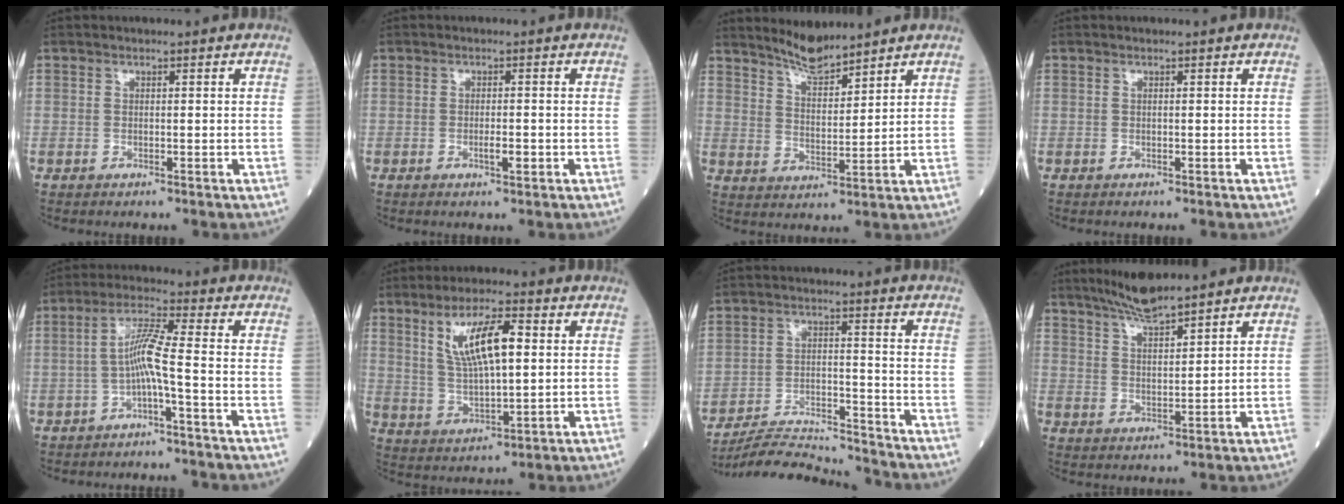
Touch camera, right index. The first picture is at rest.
{"total": 1.9, "force": [-0.7, 0.3, 1.7], "torque": [-0.030, -0.001, -0.011]}
{"total": 5.8, "force": [5.5, 0.5, 1.7], "torque": [-0.037, -0.007, 0.107]}
{"total": 0.0}
{"total": 5.6, "force": [-1.6, -0.4, 5.4], "torque": [-0.105, 0.017, -0.029]}
{"total": 10.1, "force": [3.1, 2.3, 9.3], "torque": [-0.176, 0.007, 0.063]}
{"total": 12.4, "force": [-12.3, -0.1, 1.7], "torque": [-0.033, 0.005, -0.202]}
{"total": 6.3, "force": [5.6, -0.1, 3.0], "torque": [-0.061, -0.002, 0.109]}